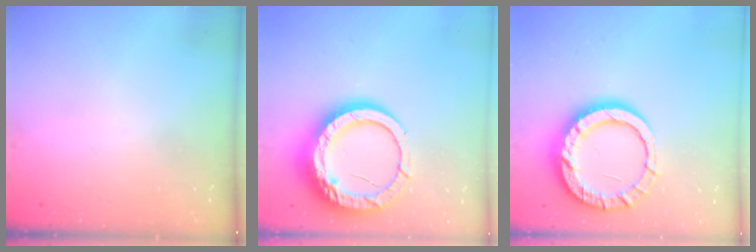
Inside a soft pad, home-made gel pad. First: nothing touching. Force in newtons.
{"total": 16.4, "press": 16.3, "slide": 1.7}
{"total": 15.1, "press": 15.0, "slide": 1.1}